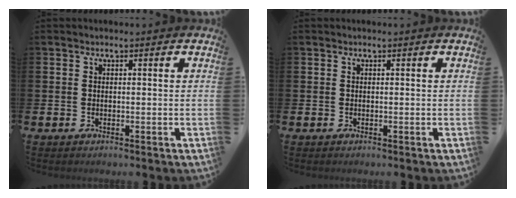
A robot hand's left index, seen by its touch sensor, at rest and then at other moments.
{"total": 0.0}